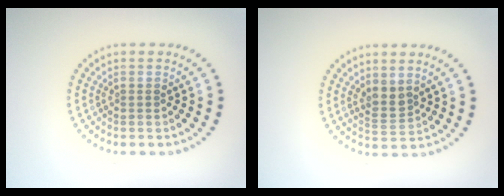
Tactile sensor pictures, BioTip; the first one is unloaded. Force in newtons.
{"total": 1.9, "press": 1.5, "slide": 1.1}